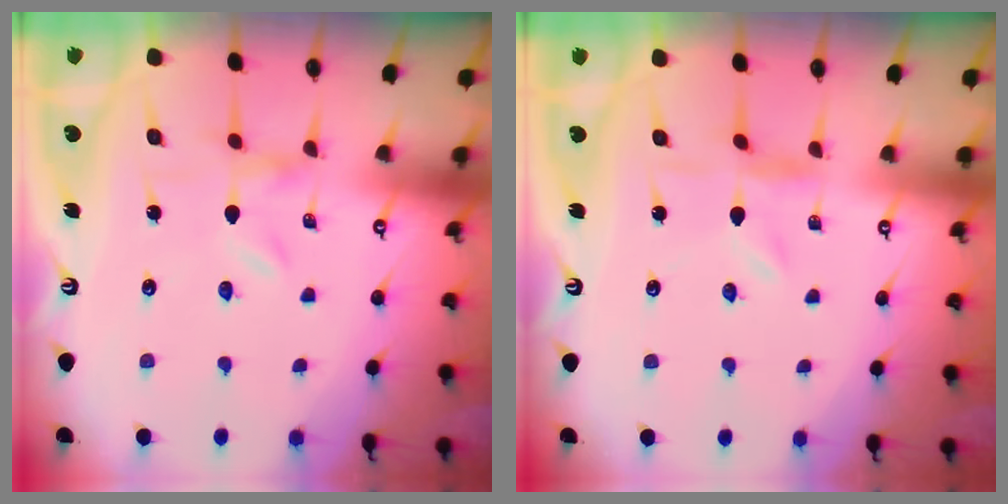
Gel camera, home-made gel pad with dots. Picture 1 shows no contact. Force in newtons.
{"total": 0.9, "press": 0.8, "slide": 0.3}